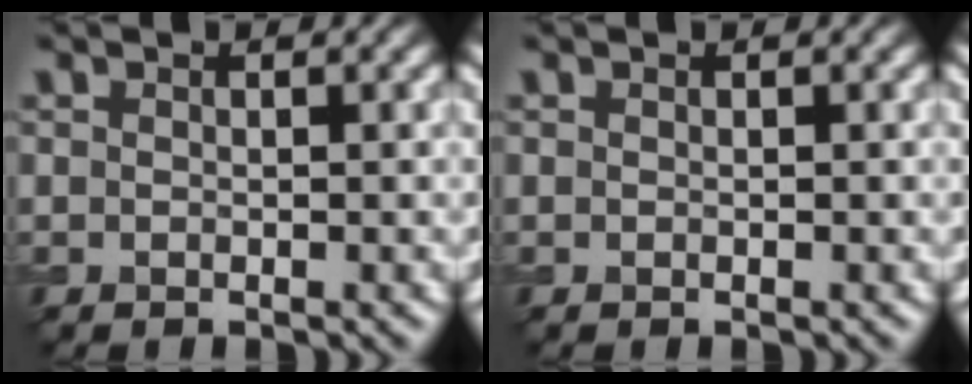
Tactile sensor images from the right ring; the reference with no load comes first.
{"total": 0.0}